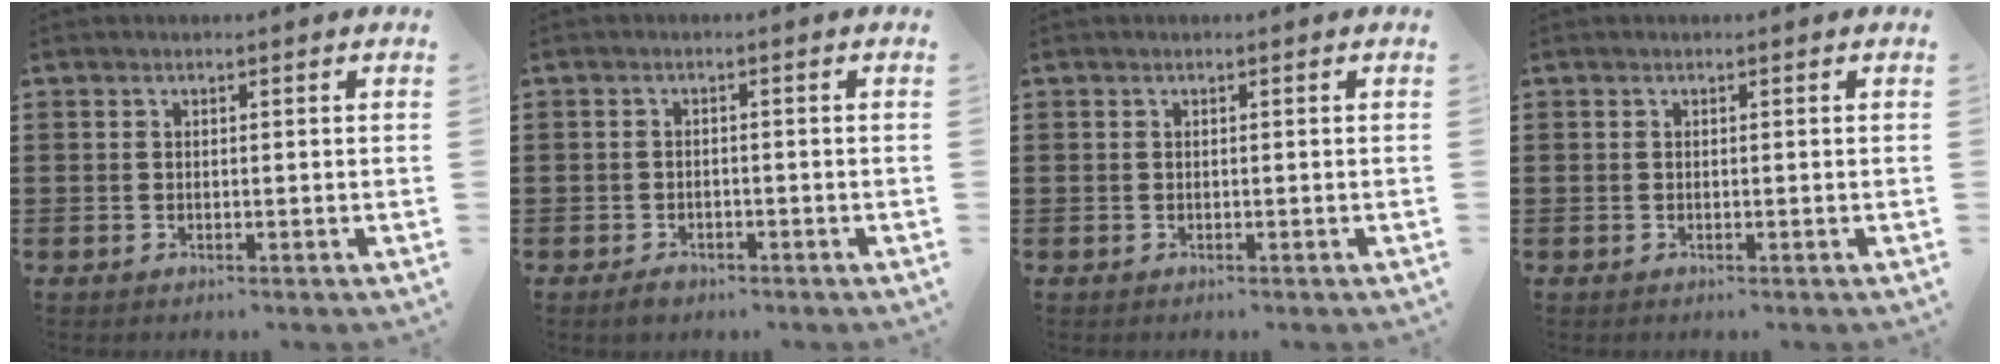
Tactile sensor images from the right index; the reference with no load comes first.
{"total": 1.3, "force": [-1.1, 0.6, 0.4], "torque": [-0.009, 0.000, -0.024]}
{"total": 0.0}
{"total": 0.0}